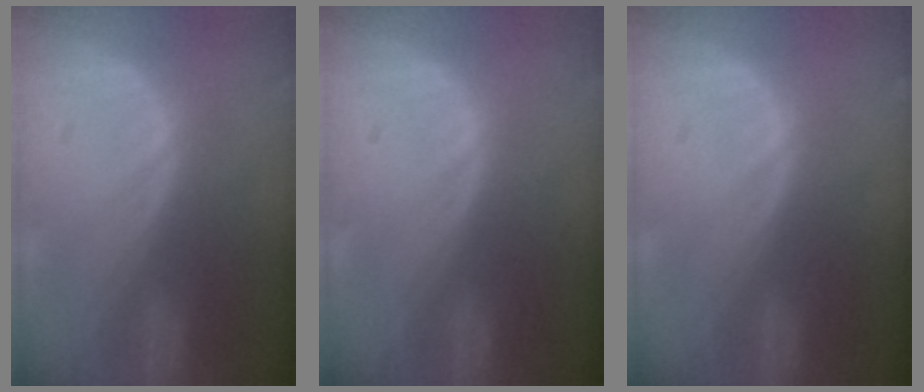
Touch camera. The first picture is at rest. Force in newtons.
{"total": 0.0}
{"total": 0.0}